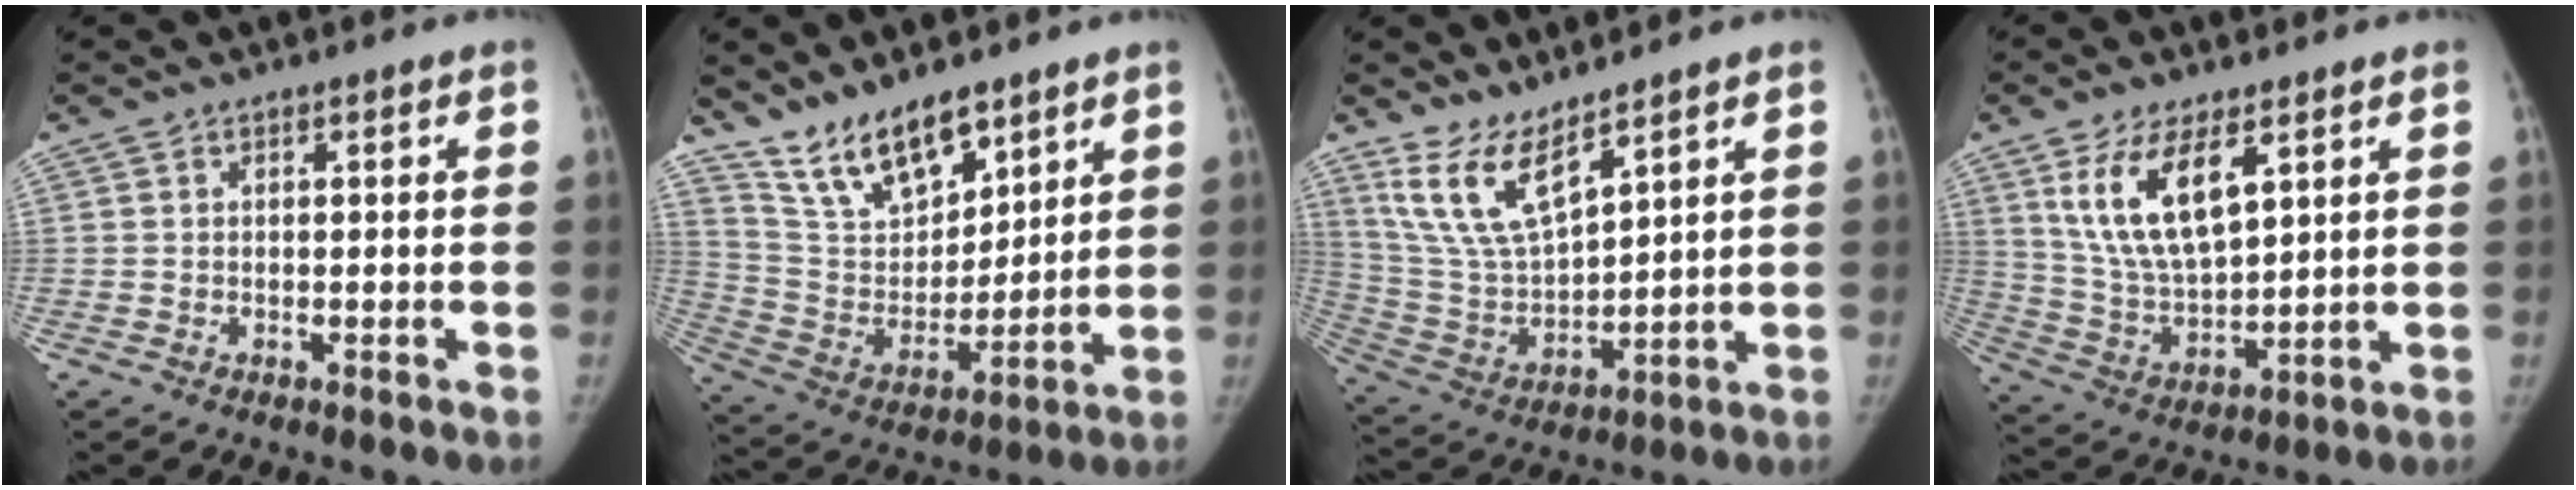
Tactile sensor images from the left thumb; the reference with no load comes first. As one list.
[{"total": 14.0, "force": [10.8, 5.8, 6.7], "torque": [-0.085, -0.066, 0.213]}, {"total": 11.4, "force": [8.3, 3.4, 7.1], "torque": [-0.130, -0.053, 0.187]}, {"total": 13.8, "force": [6.4, 6.1, 10.6], "torque": [-0.185, -0.029, 0.136]}]